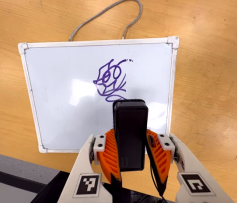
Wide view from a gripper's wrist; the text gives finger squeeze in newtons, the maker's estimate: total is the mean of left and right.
{"total": 5.8, "left": 5.3, "right": 6.3}